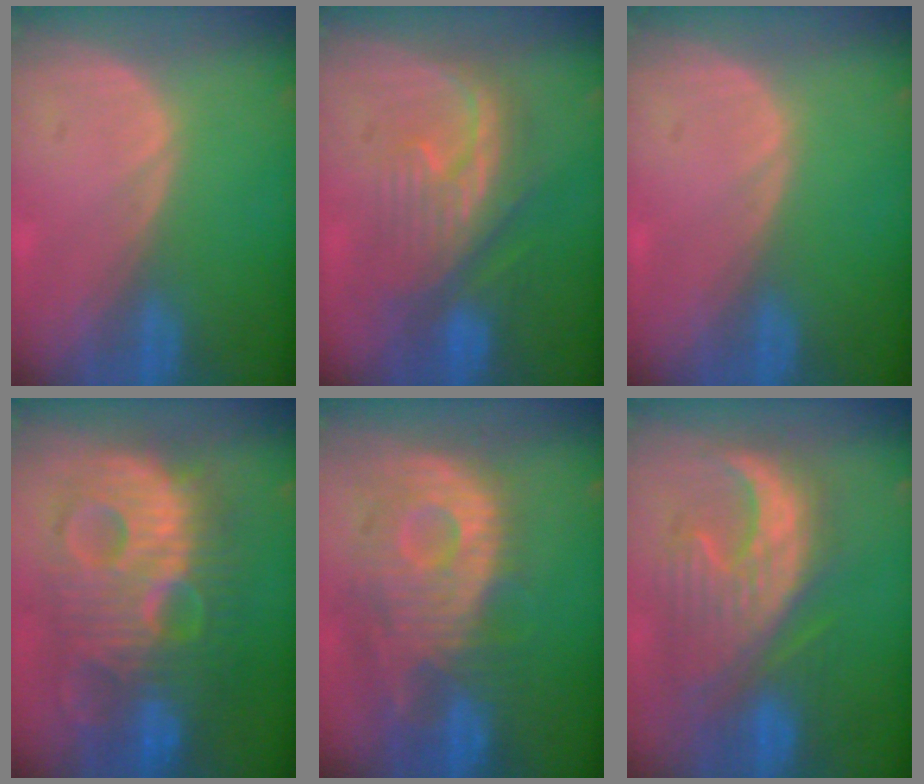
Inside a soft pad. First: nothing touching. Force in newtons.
{"total": 8.0, "press": 7.9, "slide": 1.2}
{"total": 0.0}
{"total": 13.7, "press": 13.7, "slide": 1.1}
{"total": 12.1, "press": 10.7, "slide": 5.5}
{"total": 10.8, "press": 10.5, "slide": 2.8}